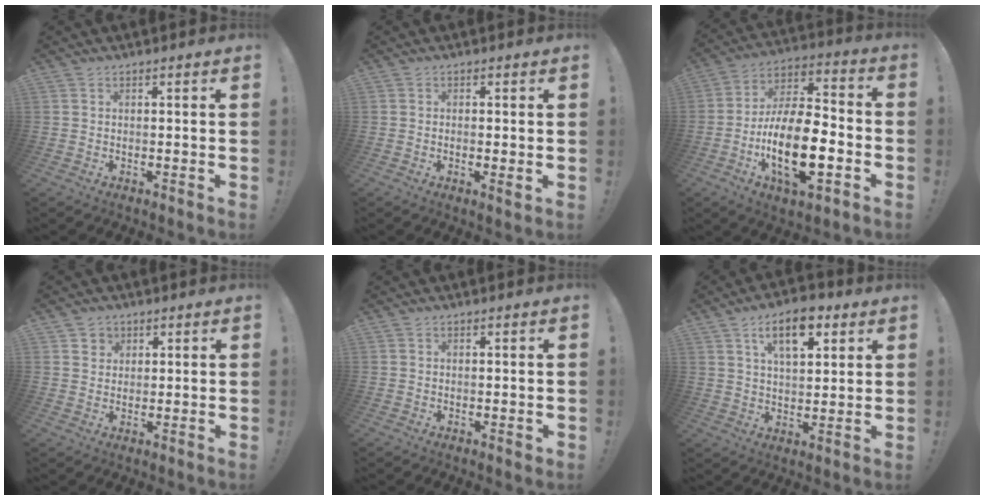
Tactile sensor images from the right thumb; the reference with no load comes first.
{"total": 1.9, "force": [-0.2, 0.2, 1.9], "torque": [-0.033, -0.001, -0.004]}
{"total": 20.2, "force": [-7.1, 8.5, 16.9], "torque": [-0.316, 0.029, -0.115]}
{"total": 3.1, "force": [1.5, 2.7, 0.3], "torque": [0.008, -0.012, 0.024]}
{"total": 0.7, "force": [0.1, 0.4, 0.6], "torque": [-0.011, 0.002, 0.003]}
{"total": 11.5, "force": [6.0, 5.6, 8.1], "torque": [-0.113, -0.017, 0.102]}